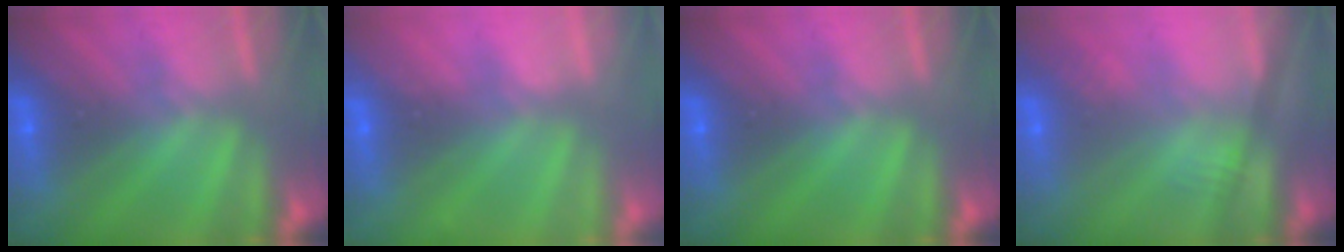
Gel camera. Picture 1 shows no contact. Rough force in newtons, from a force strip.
{"total": 2.3}
{"total": 0.0}
{"total": 2.5}